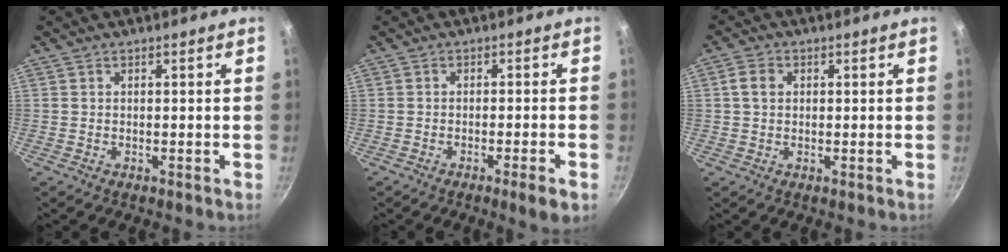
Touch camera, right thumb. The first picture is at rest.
{"total": 4.3, "force": [-2.1, 0.3, 3.7], "torque": [-0.058, 0.007, -0.028]}
{"total": 3.3, "force": [0.6, 2.6, 1.9], "torque": [-0.026, 0.007, 0.009]}